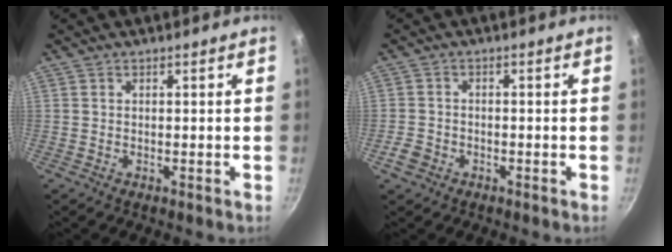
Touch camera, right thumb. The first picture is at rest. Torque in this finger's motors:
{"motor_torque": [0.49, -0.16, 0.23, -0.41, 0.00]}